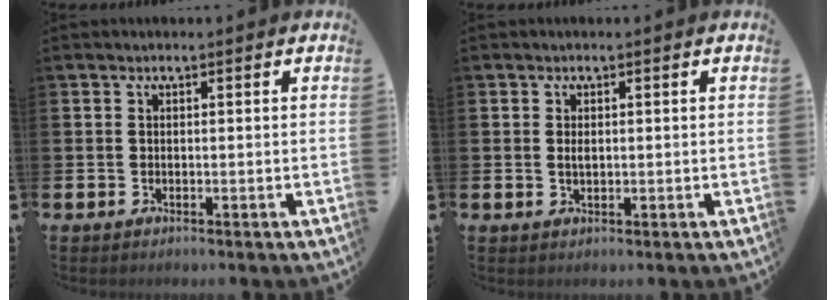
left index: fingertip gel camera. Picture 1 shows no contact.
{"total": 0.9, "force": [0.2, 0.4, 0.7], "torque": [0.001, -0.003, -0.001]}